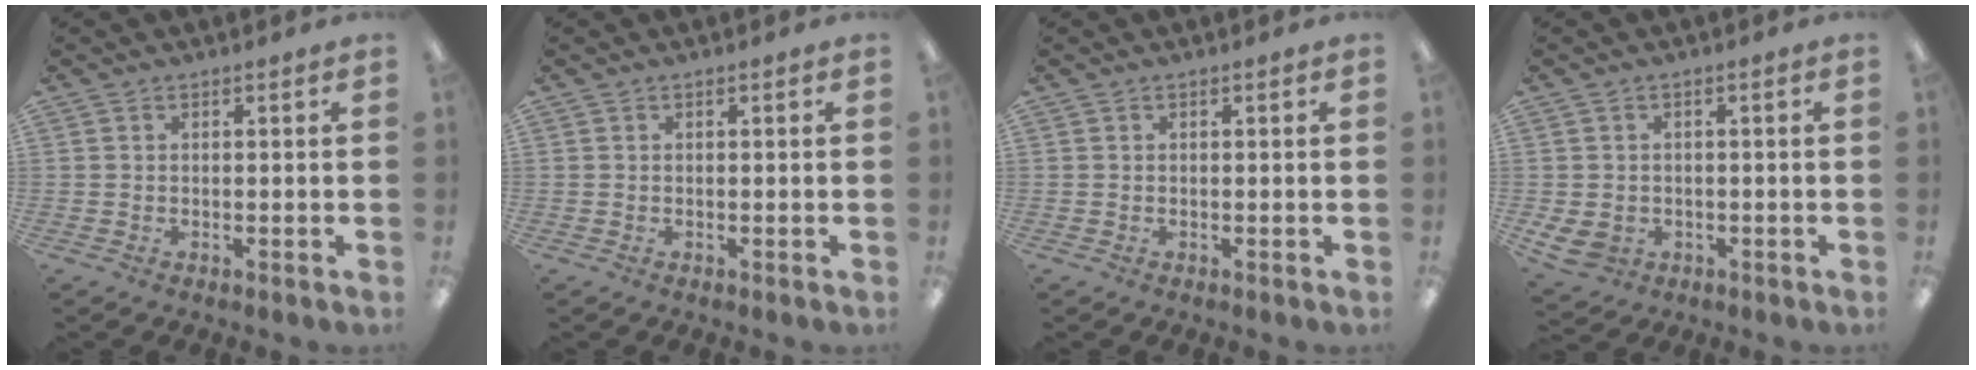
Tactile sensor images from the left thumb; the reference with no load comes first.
{"total": 0.0}
{"total": 0.0}
{"total": 4.0, "force": [-1.3, 3.5, 1.6], "torque": [-0.049, 0.004, -0.025]}